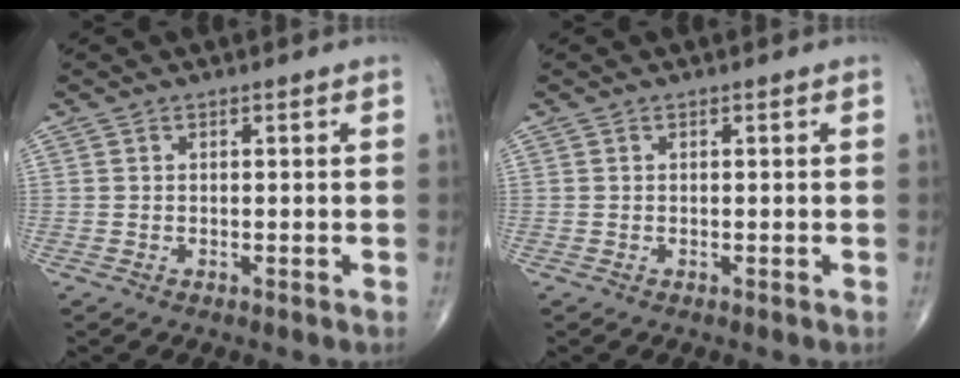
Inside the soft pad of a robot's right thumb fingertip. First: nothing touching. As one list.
[{"total": 0.0}]